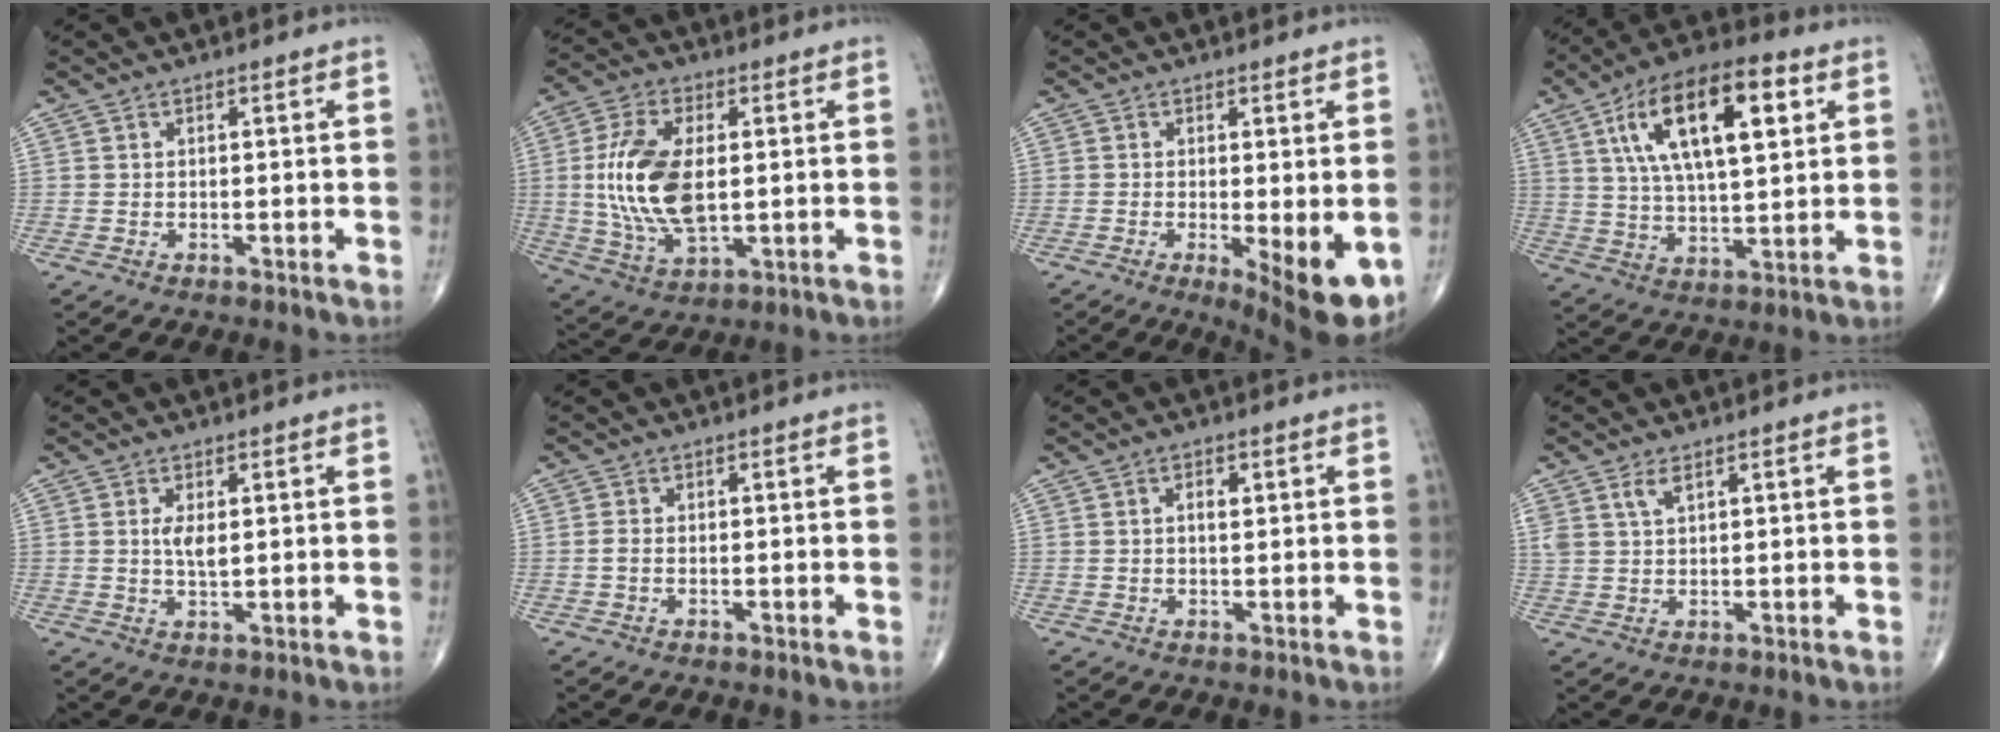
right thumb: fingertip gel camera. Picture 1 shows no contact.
{"total": 15.2, "force": [0.9, 7.7, 13.1], "torque": [-0.266, -0.007, 0.023]}
{"total": 9.4, "force": [-2.7, 2.7, 8.7], "torque": [-0.116, -0.022, -0.033]}
{"total": 19.6, "force": [6.9, 8.0, 16.5], "torque": [-0.269, -0.001, 0.113]}
{"total": 3.3, "force": [0.6, 1.3, 3.0], "torque": [-0.056, -0.008, 0.013]}
{"total": 1.3, "force": [-0.3, 0.8, 1.0], "torque": [-0.022, 0.000, -0.007]}
{"total": 2.0, "force": [0.6, 0.9, 1.7], "torque": [-0.028, 0.000, 0.008]}
{"total": 3.0, "force": [1.7, 1.3, 2.1], "torque": [-0.045, 0.000, 0.040]}